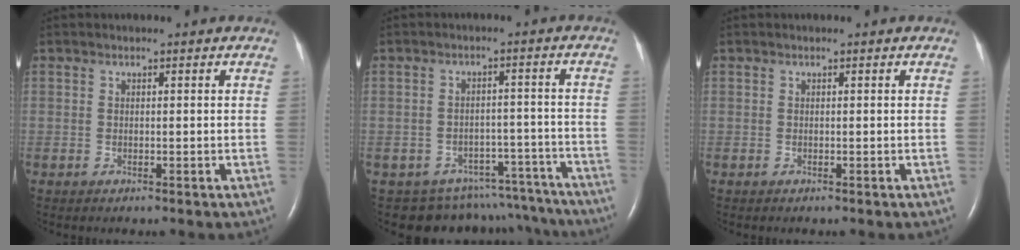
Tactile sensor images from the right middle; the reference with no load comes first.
{"total": 13.5, "force": [-12.3, 5.5, 0.4], "torque": [0.003, 0.042, -0.137]}
{"total": 0.0}